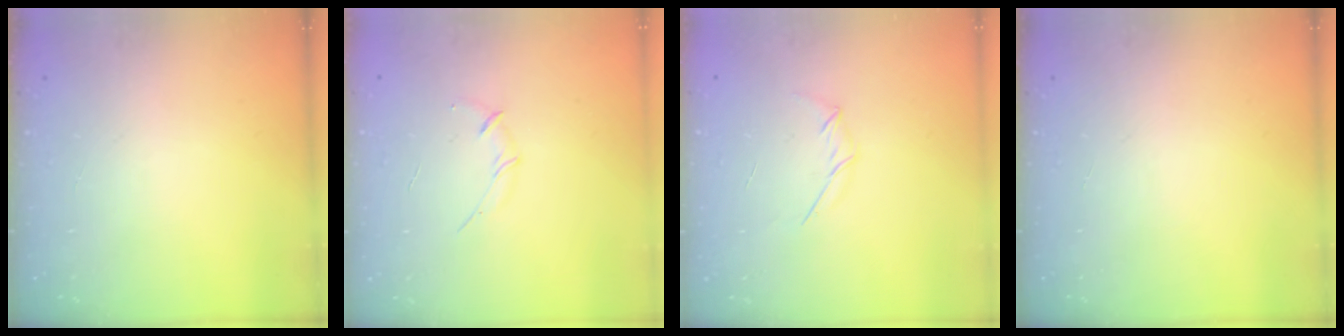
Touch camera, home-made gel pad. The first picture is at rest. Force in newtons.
{"total": 3.4, "press": 3.3, "slide": 0.8}
{"total": 3.8, "press": 3.7, "slide": 1.0}
{"total": 0.0}